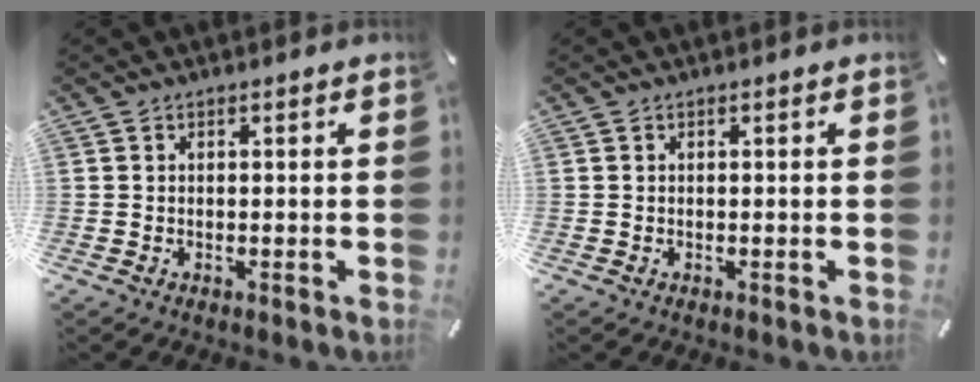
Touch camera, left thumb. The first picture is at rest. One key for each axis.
{"total": 0.0}